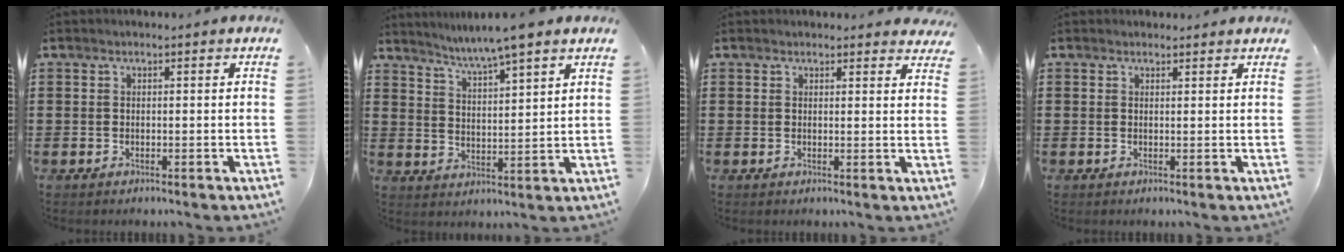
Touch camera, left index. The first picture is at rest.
{"total": 4.9, "force": [4.3, -1.0, 2.0], "torque": [-0.055, -0.026, 0.069]}
{"total": 1.8, "force": [1.7, 0.4, 0.3], "torque": [-0.002, -0.002, 0.032]}
{"total": 1.0, "force": [0.9, 0.4, 0.0], "torque": [-0.003, 0.002, 0.019]}